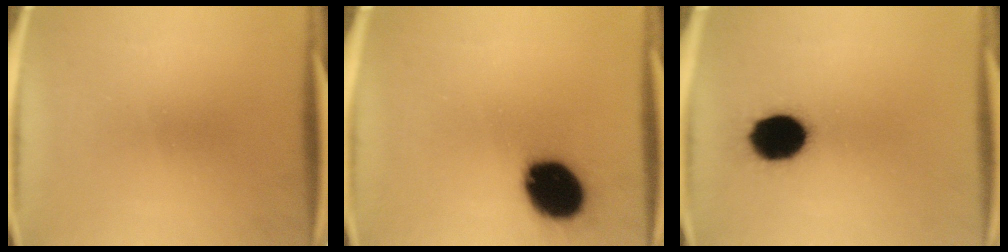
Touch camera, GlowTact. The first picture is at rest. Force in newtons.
{"total": 16.6}
{"total": 13.8}